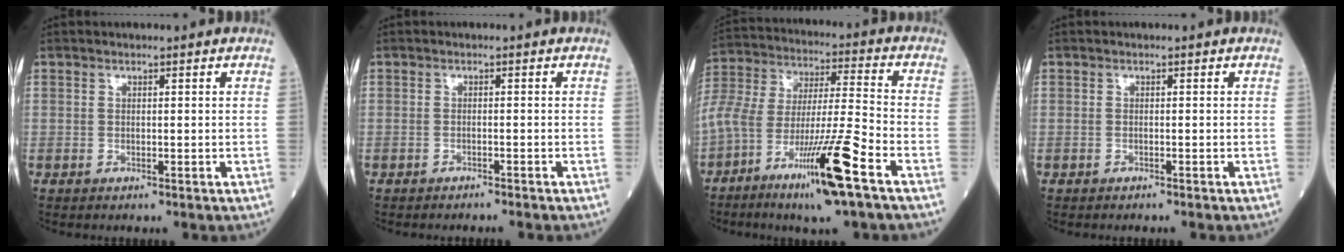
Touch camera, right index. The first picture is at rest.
{"total": 1.8, "force": [-1.6, -0.2, 0.6], "torque": [-0.009, 0.001, -0.022]}
{"total": 17.5, "force": [-9.6, 0.8, 14.6], "torque": [-0.317, -0.024, -0.179]}
{"total": 0.8, "force": [-0.7, -0.1, 0.3], "torque": [-0.005, 0.001, -0.010]}